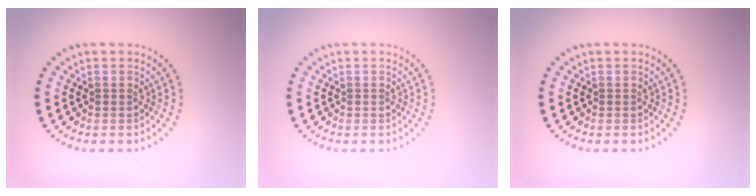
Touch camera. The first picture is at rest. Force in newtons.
{"total": 0.0}
{"total": 0.0}